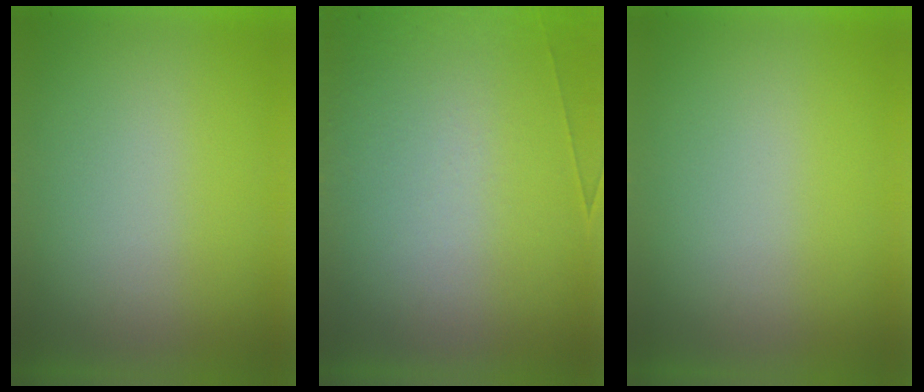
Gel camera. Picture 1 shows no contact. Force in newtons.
{"total": 6.9}
{"total": 0.0}